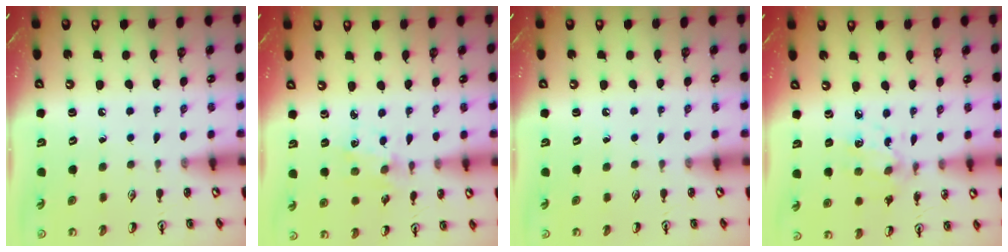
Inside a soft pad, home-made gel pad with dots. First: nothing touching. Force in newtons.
{"total": 2.0, "press": 2.0, "slide": 0.5}
{"total": 0.0}
{"total": 6.2, "press": 6.2, "slide": 0.7}